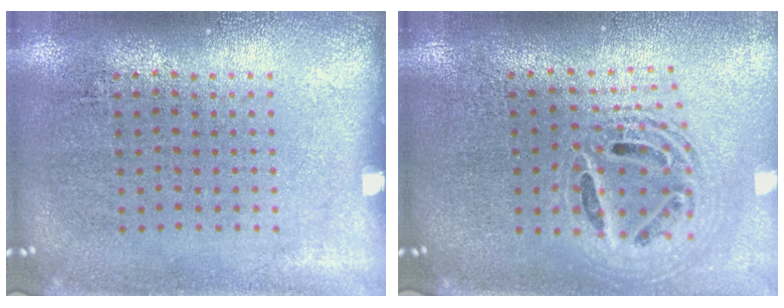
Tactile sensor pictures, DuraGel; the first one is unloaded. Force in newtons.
{"total": 2.0, "press": 1.6, "slide": 1.3}